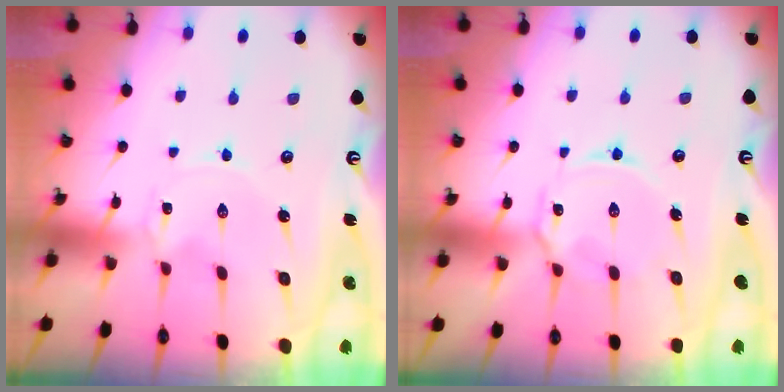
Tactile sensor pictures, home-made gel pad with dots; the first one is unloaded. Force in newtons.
{"total": 6.2, "press": 6.2, "slide": 0.6}